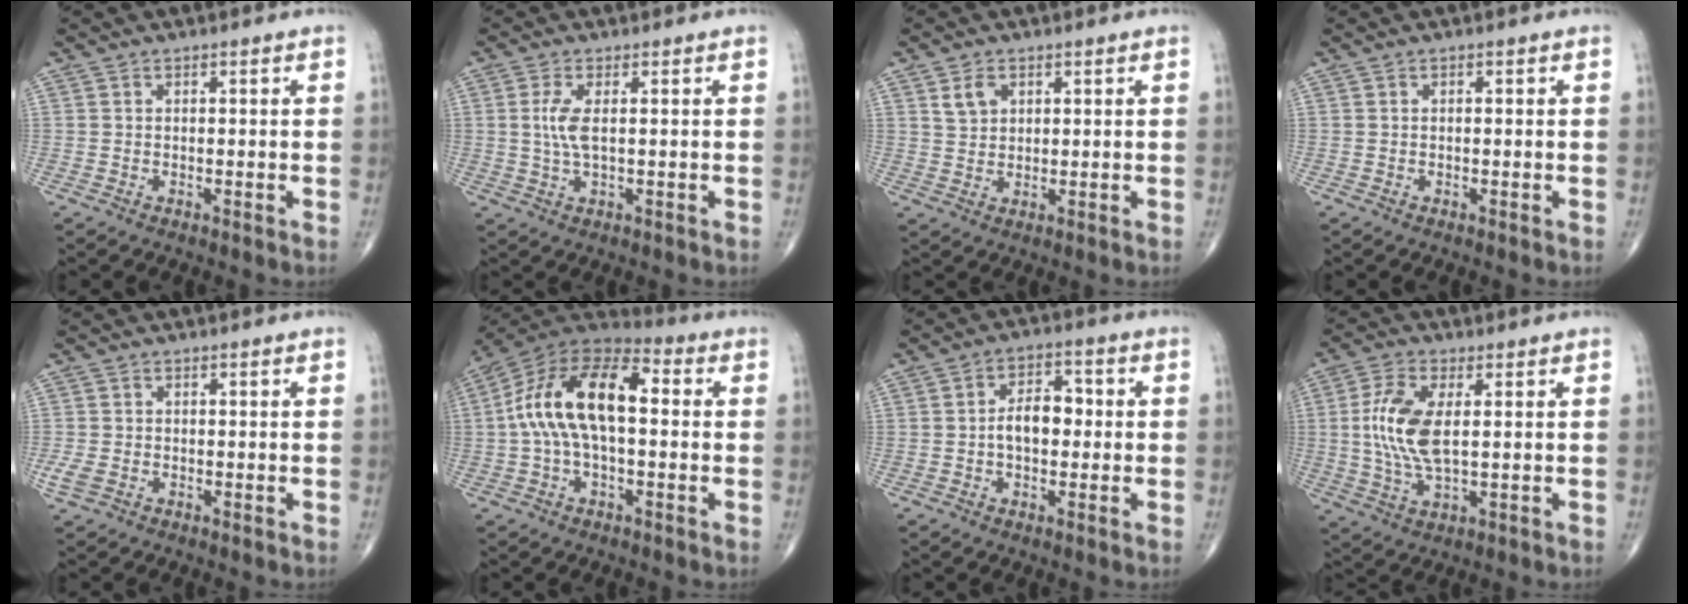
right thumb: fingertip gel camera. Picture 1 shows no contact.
{"total": 4.2, "force": [0.6, 1.3, 4.0], "torque": [-0.102, 0.000, 0.014]}
{"total": 3.5, "force": [1.7, 2.5, 1.9], "torque": [-0.025, -0.008, 0.036]}
{"total": 0.0}
{"total": 2.5, "force": [-0.9, 1.7, 1.5], "torque": [-0.042, 0.001, -0.015]}
{"total": 17.1, "force": [1.1, 8.6, 14.8], "torque": [-0.274, 0.044, 0.009]}
{"total": 6.6, "force": [-0.3, 4.1, 5.2], "torque": [-0.073, 0.020, -0.012]}
{"total": 10.4, "force": [1.1, 4.5, 9.3], "torque": [-0.208, -0.004, 0.024]}